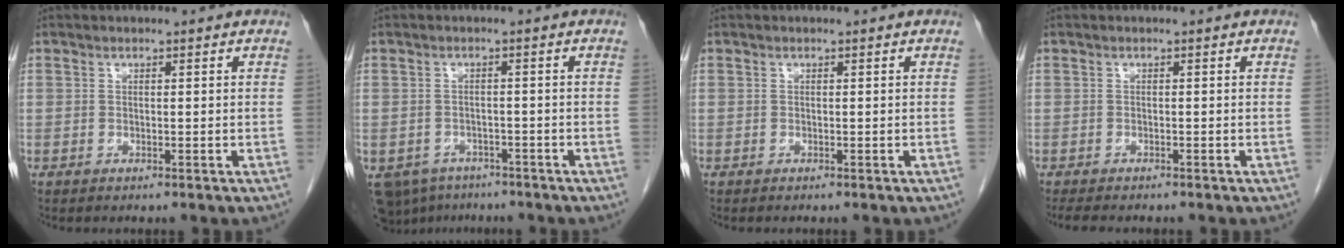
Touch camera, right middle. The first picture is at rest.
{"total": 8.5, "force": [-6.0, 5.7, 2.2], "torque": [-0.057, -0.006, -0.081]}
{"total": 0.6, "force": [-0.5, 0.2, 0.3], "torque": [-0.008, 0.000, -0.003]}
{"total": 4.0, "force": [-3.3, 0.9, 1.9], "torque": [-0.028, -0.009, -0.046]}